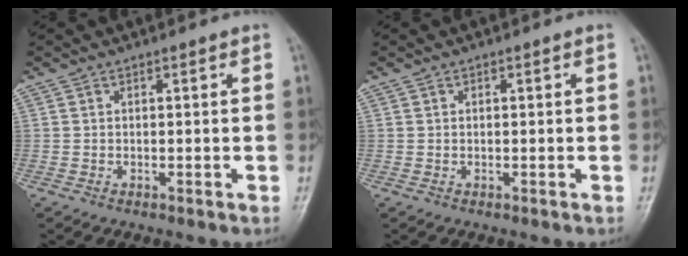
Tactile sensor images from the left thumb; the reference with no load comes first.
{"total": 0.0}